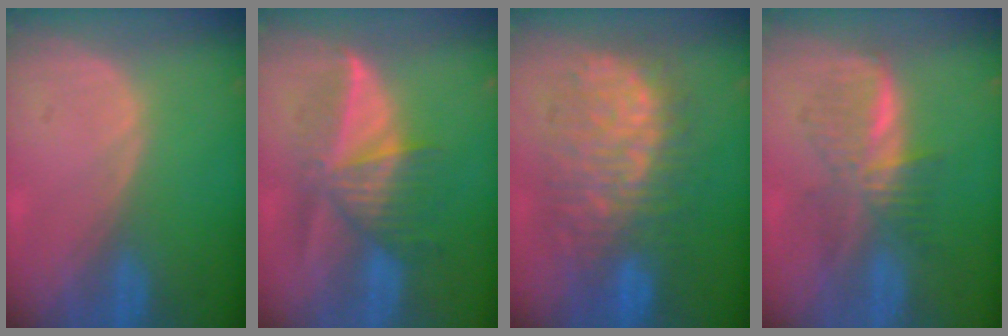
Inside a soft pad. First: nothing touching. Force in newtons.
{"total": 6.9, "press": 6.9, "slide": 0.2}
{"total": 12.0, "press": 11.9, "slide": 1.3}
{"total": 6.0, "press": 6.0, "slide": 0.1}